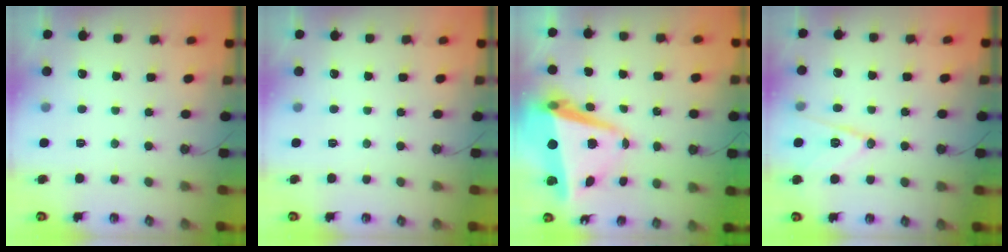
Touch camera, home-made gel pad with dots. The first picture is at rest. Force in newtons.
{"total": 0.0}
{"total": 11.0, "press": 10.7, "slide": 2.5}
{"total": 12.7, "press": 12.3, "slide": 3.3}